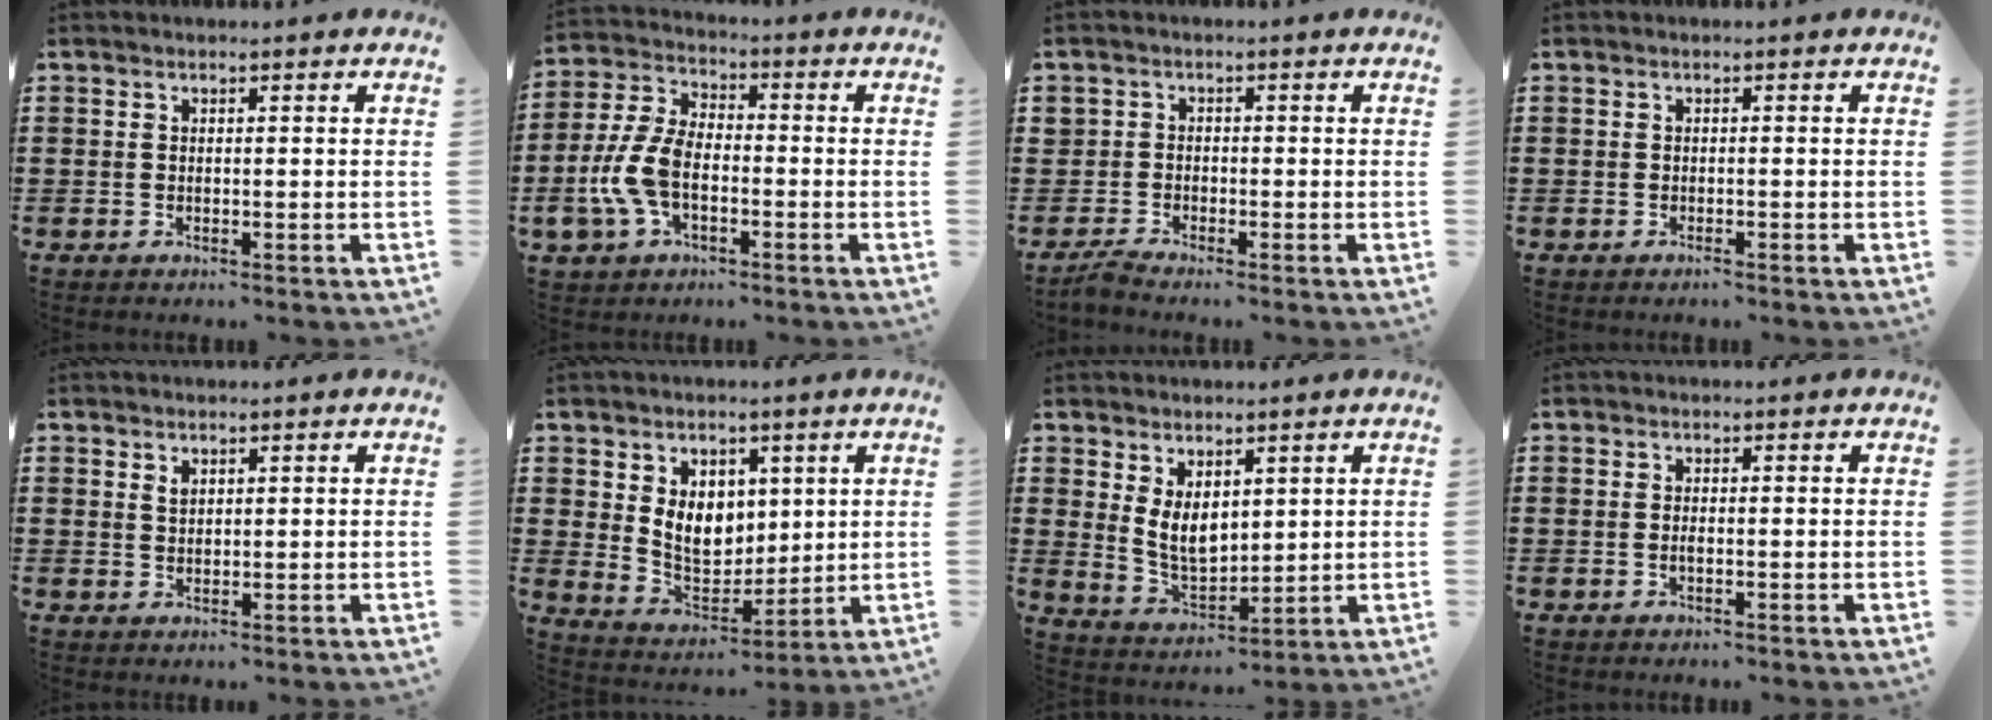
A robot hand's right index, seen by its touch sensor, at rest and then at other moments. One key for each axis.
{"total": 8.5, "fx": -2.6, "fy": 4.8, "fz": 6.5, "tx": -0.169, "ty": -0.001, "tz": -0.058}
{"total": 1.5, "fx": -1.3, "fy": 0.7, "fz": 0.3, "tx": -0.011, "ty": 0.006, "tz": -0.028}
{"total": 0.6, "fx": -0.5, "fy": 0.1, "fz": 0.3, "tx": -0.009, "ty": -0.004, "tz": -0.009}
{"total": 1.1, "fx": 0.7, "fy": 0.7, "fz": 0.6, "tx": -0.013, "ty": 0.003, "tz": 0.014}
{"total": 7.6, "fx": 2.0, "fy": 5.9, "fz": 4.4, "tx": -0.094, "ty": 0.006, "tz": 0.035}
{"total": 6.0, "fx": 2.1, "fy": 3.7, "fz": 4.2, "tx": -0.089, "ty": -0.003, "tz": 0.037}
{"total": 0.7, "fx": -0.2, "fy": 0.2, "fz": 0.7, "tx": -0.014, "ty": -0.004, "tz": -0.003}